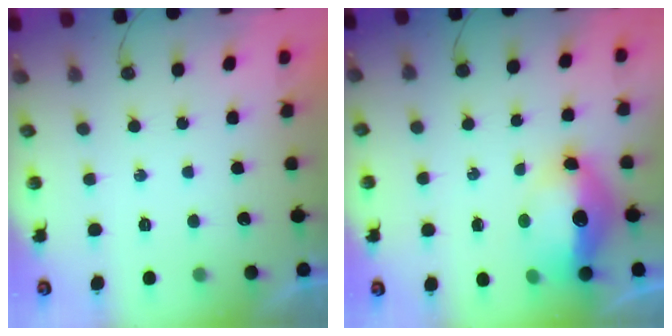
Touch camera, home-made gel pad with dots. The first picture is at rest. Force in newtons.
{"total": 13.5, "press": 13.4, "slide": 1.3}